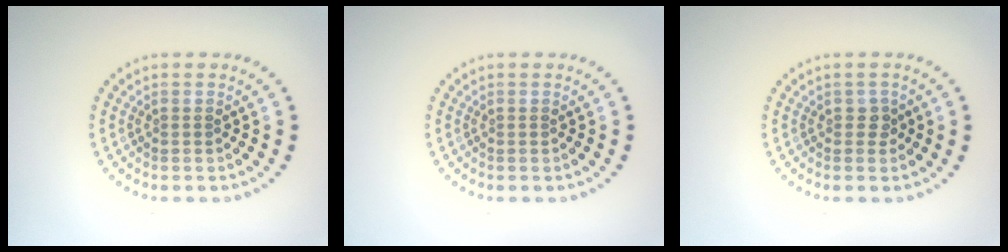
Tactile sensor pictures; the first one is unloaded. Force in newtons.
{"total": 0.0}
{"total": 1.0, "press": 0.9, "slide": 0.4}